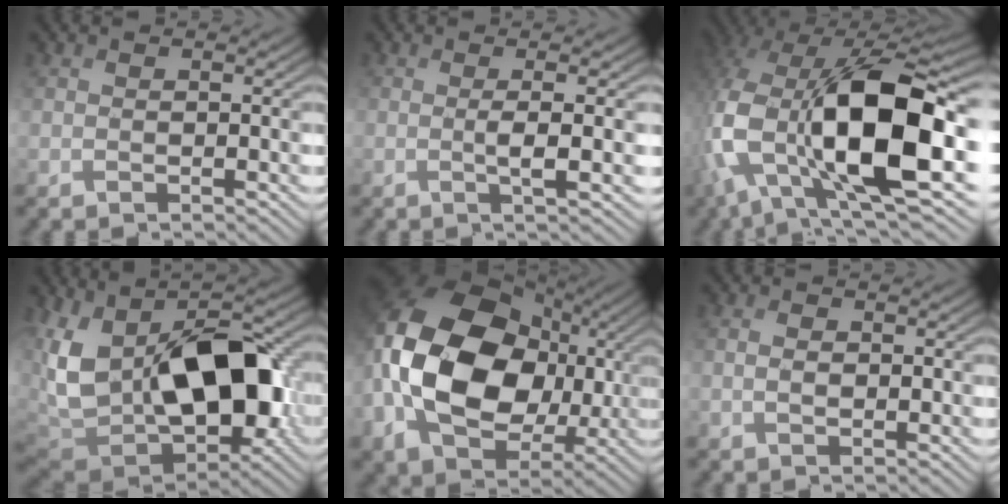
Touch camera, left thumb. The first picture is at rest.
{"total": 3.3, "force": [0.1, 0.5, 3.3], "torque": [-0.059, 0.005, -0.005]}
{"total": 18.8, "force": [-1.2, 10.4, 15.6], "torque": [-0.346, -0.043, -0.003]}
{"total": 19.1, "force": [0.7, 11.3, 15.4], "torque": [-0.331, -0.035, 0.027]}
{"total": 20.0, "force": [0.2, 14.8, 13.5], "torque": [-0.306, -0.010, 0.007]}
{"total": 1.8, "force": [0.0, 1.2, 1.4], "torque": [-0.022, -0.002, 0.000]}